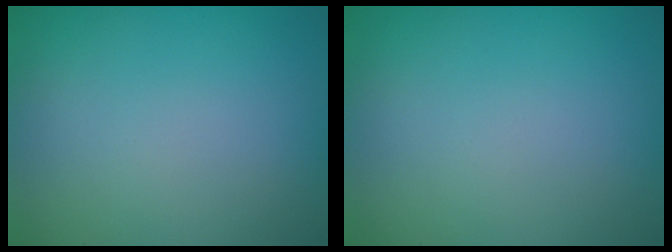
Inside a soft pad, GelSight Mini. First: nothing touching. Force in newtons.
{"total": 0.0}